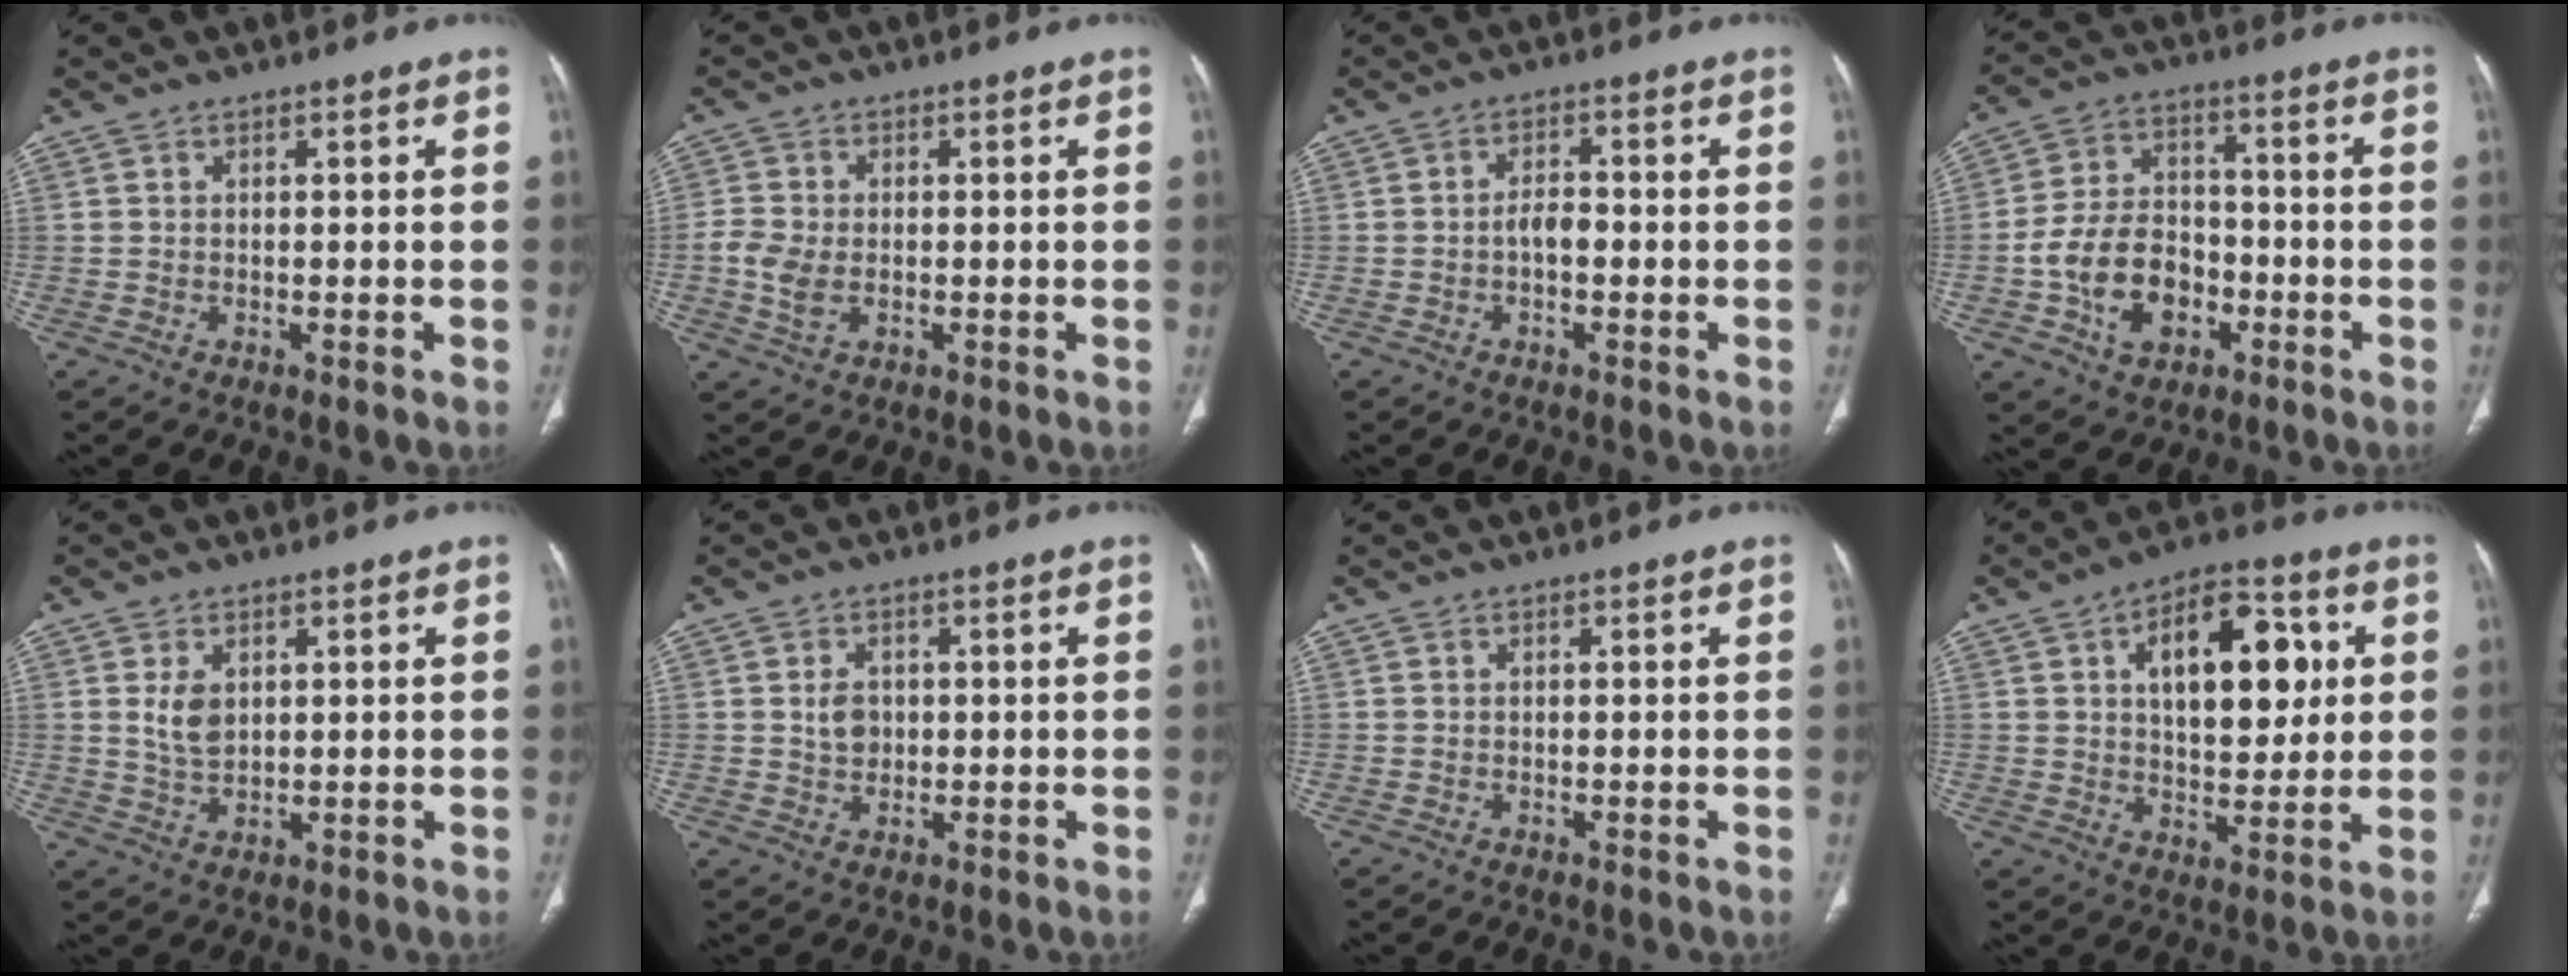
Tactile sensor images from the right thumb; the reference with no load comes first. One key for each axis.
{"total": 5.4, "fx": -1.1, "fy": 3.6, "fz": 4.0, "tx": -0.093, "ty": 0.006, "tz": -0.021}
{"total": 3.1, "fx": -0.8, "fy": 1.6, "fz": 2.5, "tx": -0.039, "ty": 0.012, "tz": -0.016}
{"total": 13.6, "fx": -4.4, "fy": 9.7, "fz": 8.5, "tx": -0.128, "ty": 0.034, "tz": -0.075}
{"total": 4.6, "fx": 1.3, "fy": 2.9, "fz": 3.3, "tx": -0.055, "ty": -0.010, "tz": 0.033}
{"total": 3.4, "fx": 0.4, "fy": 2.7, "fz": 2.0, "tx": -0.024, "ty": -0.001, "tz": 0.009}
{"total": 0.0}
{"total": 16.7, "fx": 4.2, "fy": 9.1, "fz": 13.3, "tx": -0.152, "ty": 0.005, "tz": 0.063}